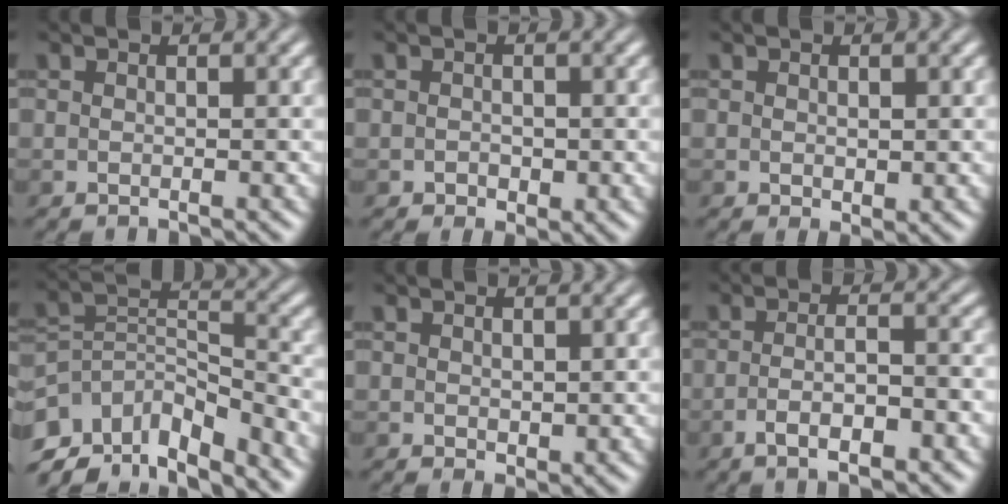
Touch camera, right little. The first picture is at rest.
{"total": 1.3, "force": [-0.4, 1.0, 0.8], "torque": [-0.010, -0.004, -0.007]}
{"total": 1.1, "force": [0.0, 0.6, 0.8], "torque": [-0.010, -0.003, 0.003]}
{"total": 9.4, "force": [-6.0, 4.4, 5.8], "torque": [-0.096, 0.001, -0.114]}
{"total": 0.9, "force": [0.2, 0.7, 0.6], "torque": [-0.009, -0.006, 0.008]}
{"total": 4.1, "force": [-1.9, 1.1, 3.4], "torque": [-0.062, 0.000, -0.033]}